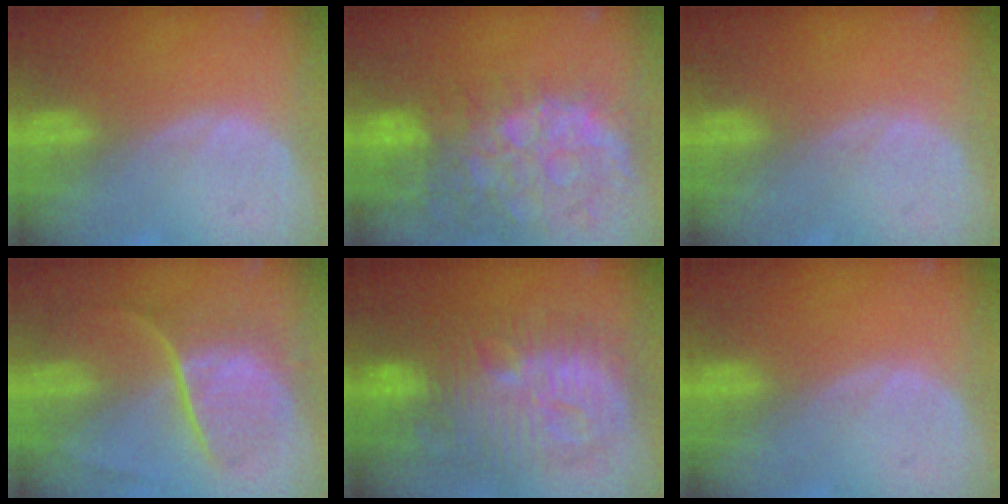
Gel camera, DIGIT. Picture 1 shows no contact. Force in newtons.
{"total": 13.8, "press": 11.2, "slide": 8.1}
{"total": 0.0}
{"total": 9.3, "press": 7.7, "slide": 5.2}
{"total": 13.1, "press": 13.1, "slide": 1.3}
{"total": 0.0}